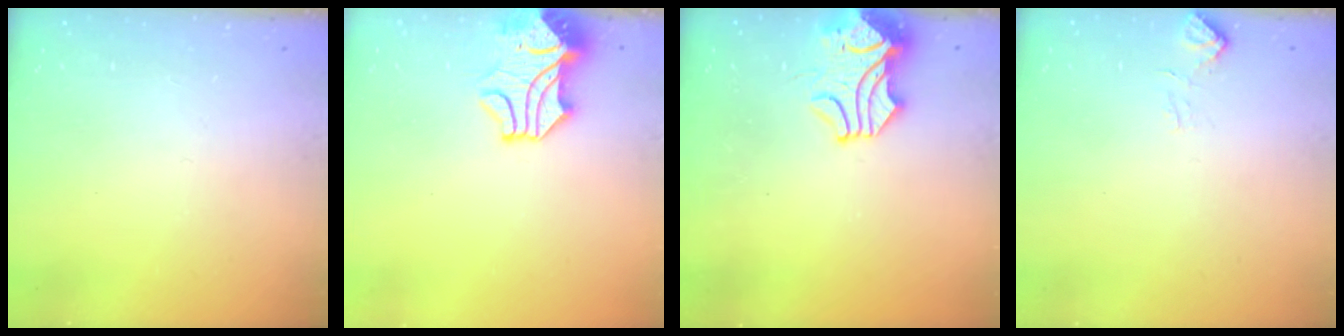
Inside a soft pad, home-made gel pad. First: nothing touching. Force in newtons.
{"total": 2.7, "press": 2.5, "slide": 0.9}
{"total": 2.1, "press": 1.6, "slide": 1.4}
{"total": 2.3, "press": 2.2, "slide": 0.6}